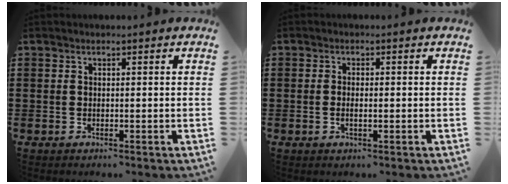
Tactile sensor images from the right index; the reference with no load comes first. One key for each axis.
{"total": 1.5, "fx": -0.3, "fy": 0.4, "fz": 1.4, "tx": -0.026, "ty": 0.000, "tz": -0.005}